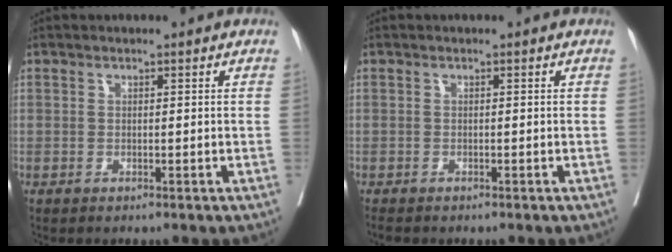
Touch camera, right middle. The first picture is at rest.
{"total": 1.4, "force": [-1.3, 0.2, 0.5], "torque": [-0.014, -0.006, -0.021]}